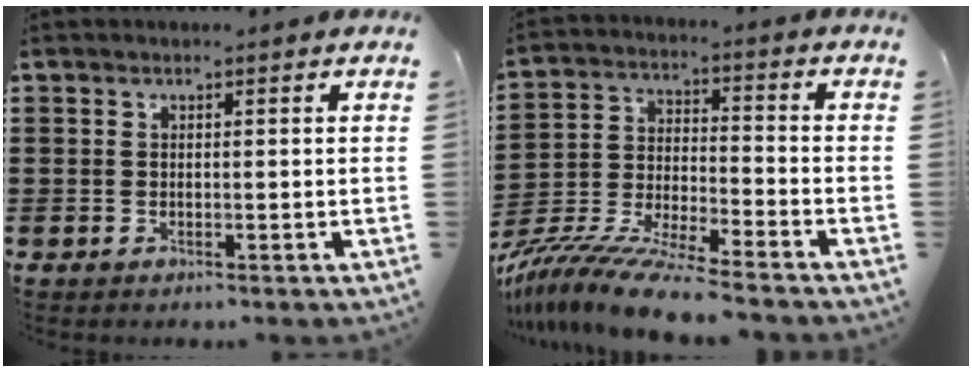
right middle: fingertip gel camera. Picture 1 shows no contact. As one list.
[{"total": 10.5, "force": [-9.8, -0.3, 3.9], "torque": [-0.077, 0.004, -0.193]}]